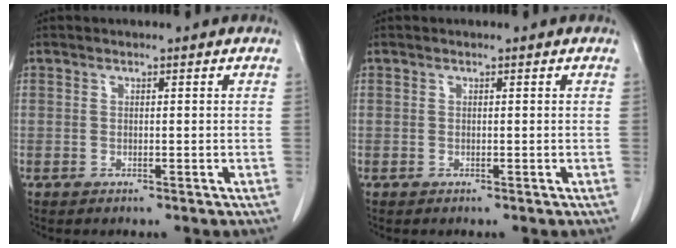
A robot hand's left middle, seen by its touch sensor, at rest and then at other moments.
{"total": 0.0}